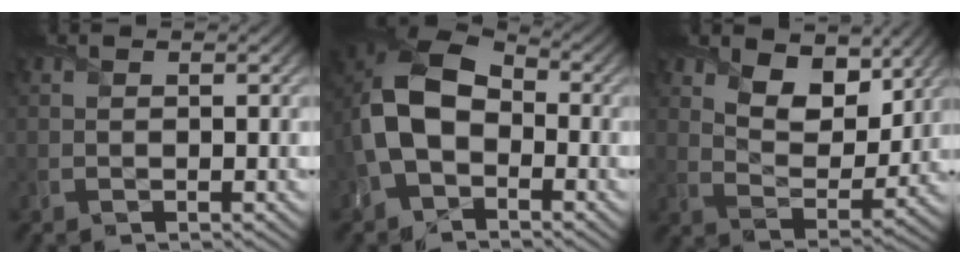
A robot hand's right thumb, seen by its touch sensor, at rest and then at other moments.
{"total": 11.3, "force": [-2.1, 7.6, 8.1], "torque": [-0.196, -0.007, -0.052]}
{"total": 8.5, "force": [5.2, 4.5, 5.0], "torque": [-0.101, -0.010, 0.085]}